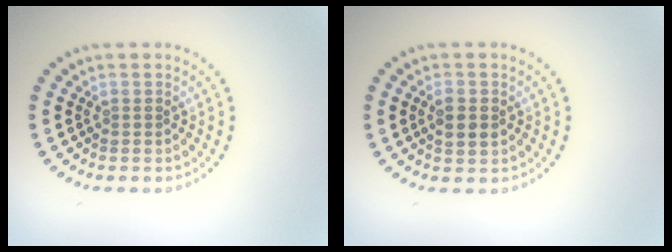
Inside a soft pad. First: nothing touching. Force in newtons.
{"total": 2.0, "press": 2.0, "slide": 0.2}